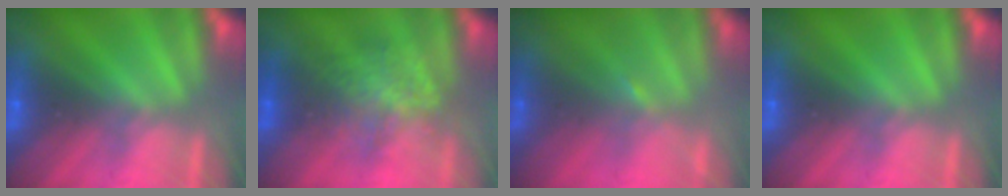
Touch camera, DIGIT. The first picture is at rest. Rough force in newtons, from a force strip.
{"total": 2.3}
{"total": 1.1}
{"total": 0.0}